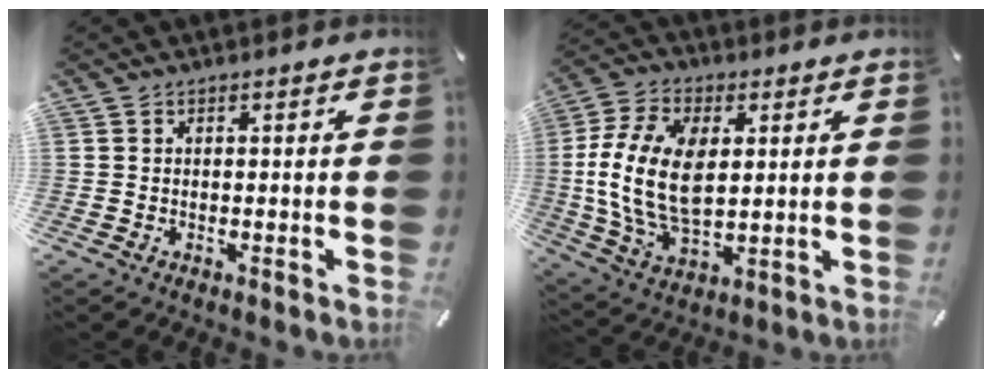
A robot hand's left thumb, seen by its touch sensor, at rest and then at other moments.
{"total": 16.2, "force": [1.7, 10.4, 12.3], "torque": [-0.279, 0.000, 0.030]}